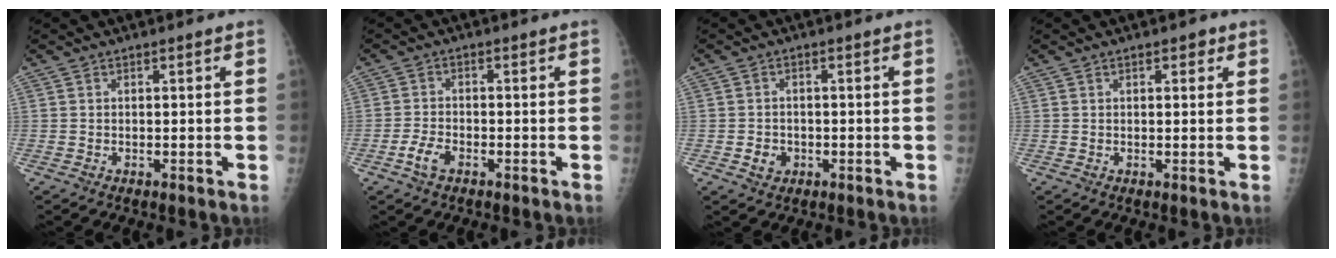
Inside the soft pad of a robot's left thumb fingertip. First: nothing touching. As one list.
[{"total": 3.5, "force": [-1.9, 1.9, 2.3], "torque": [-0.047, 0.009, -0.037]}, {"total": 2.9, "force": [-0.9, 2.5, 1.2], "torque": [-0.010, 0.004, -0.009]}, {"total": 2.0, "force": [1.0, 1.0, 1.4], "torque": [-0.009, -0.001, 0.011]}]